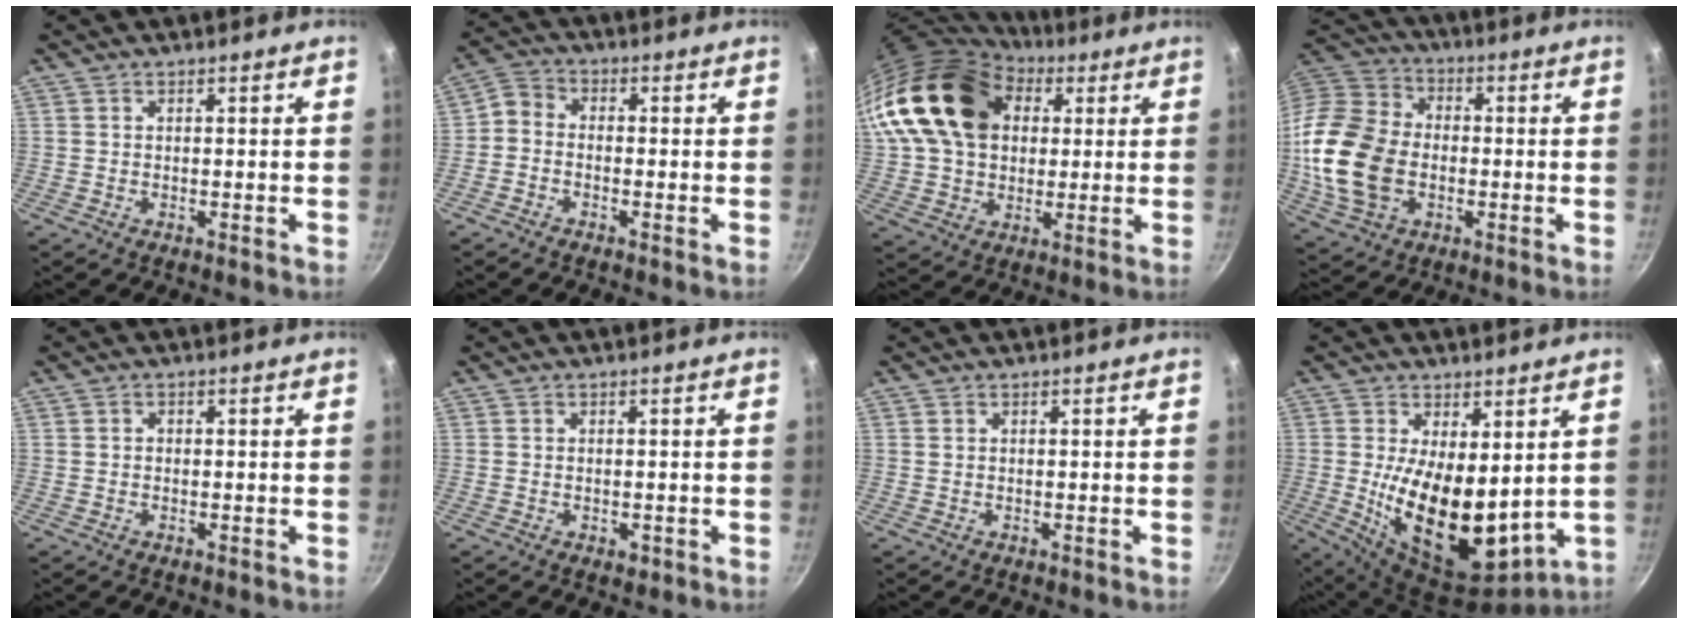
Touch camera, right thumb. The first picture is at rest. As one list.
[{"total": 3.5, "force": [-1.6, 2.5, 1.8], "torque": [-0.042, 0.031, -0.046]}, {"total": 21.9, "force": [6.6, 15.7, 13.8], "torque": [-0.230, 0.010, 0.113]}, {"total": 18.9, "force": [-2.7, 13.7, 12.8], "torque": [-0.236, 0.026, -0.051]}, {"total": 0.7, "force": [0.0, 0.6, 0.2], "torque": [-0.004, 0.004, -0.001]}, {"total": 1.4, "force": [-0.4, 0.9, 1.0], "torque": [-0.012, -0.001, -0.006]}, {"total": 0.0}, {"total": 16.8, "force": [1.4, 8.4, 14.5], "torque": [-0.233, -0.043, 0.043]}]